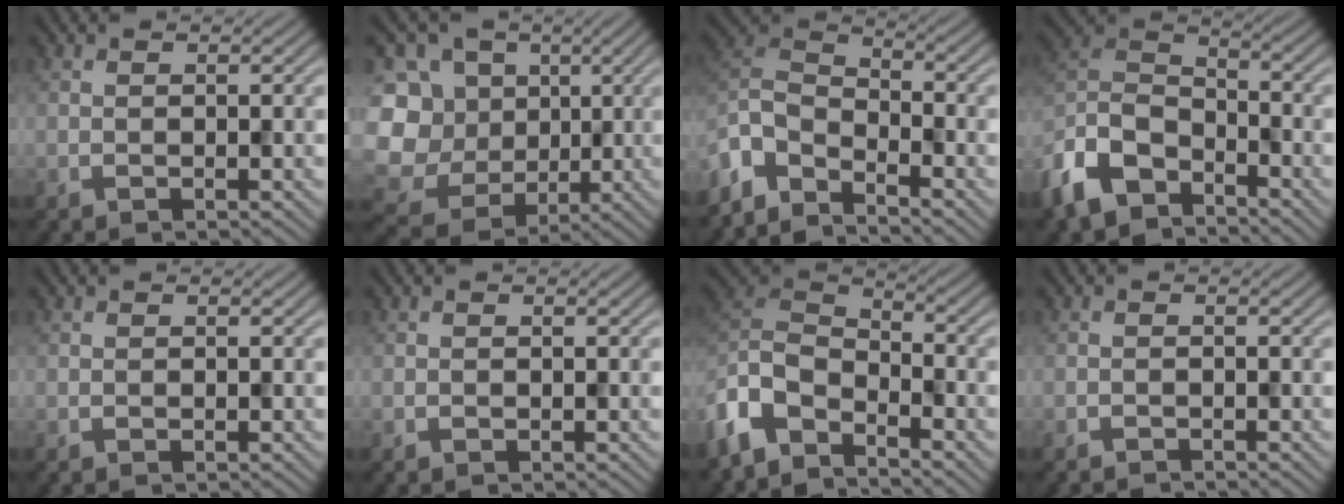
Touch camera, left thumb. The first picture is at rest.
{"total": 18.3, "force": [-1.0, 16.6, 7.5], "torque": [-0.258, 0.004, -0.026]}
{"total": 7.5, "force": [-6.0, 2.6, 3.7], "torque": [-0.090, -0.007, -0.140]}
{"total": 10.9, "force": [-7.3, 5.4, 6.0], "torque": [-0.144, -0.005, -0.169]}
{"total": 0.0}
{"total": 0.0}
{"total": 9.0, "force": [-6.2, 4.0, 5.1], "torque": [-0.121, -0.007, -0.143]}
{"total": 0.8, "force": [-0.8, -0.1, 0.1], "torque": [0.001, 0.000, -0.017]}